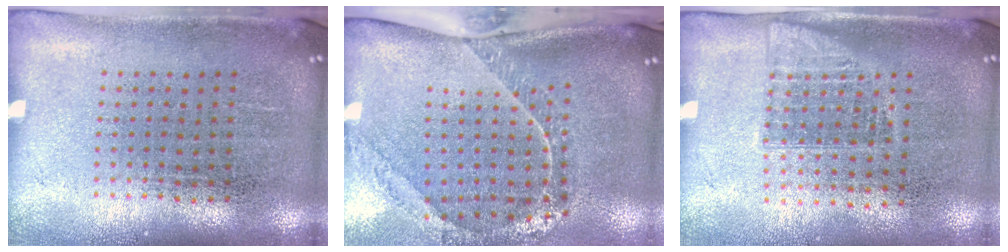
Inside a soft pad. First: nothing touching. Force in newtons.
{"total": 2.1, "press": 1.6, "slide": 1.3}
{"total": 1.0, "press": 0.9, "slide": 0.4}